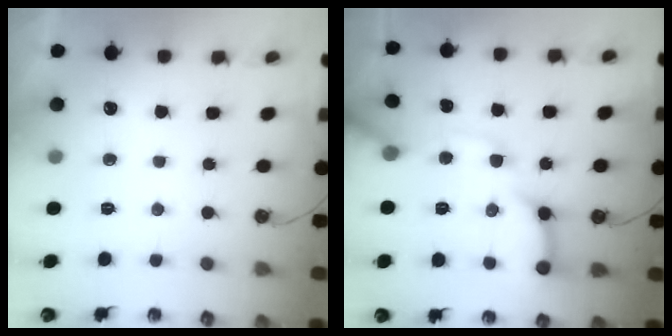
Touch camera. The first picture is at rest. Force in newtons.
{"total": 17.8, "press": 17.7, "slide": 1.5}